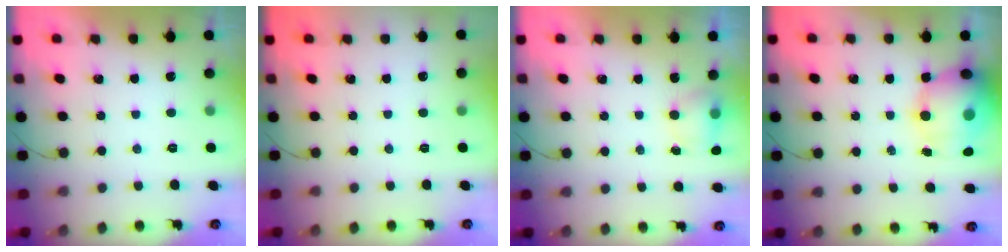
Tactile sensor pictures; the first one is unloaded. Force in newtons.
{"total": 0.0}
{"total": 4.7, "press": 4.6, "slide": 1.0}
{"total": 17.8, "press": 17.3, "slide": 4.0}